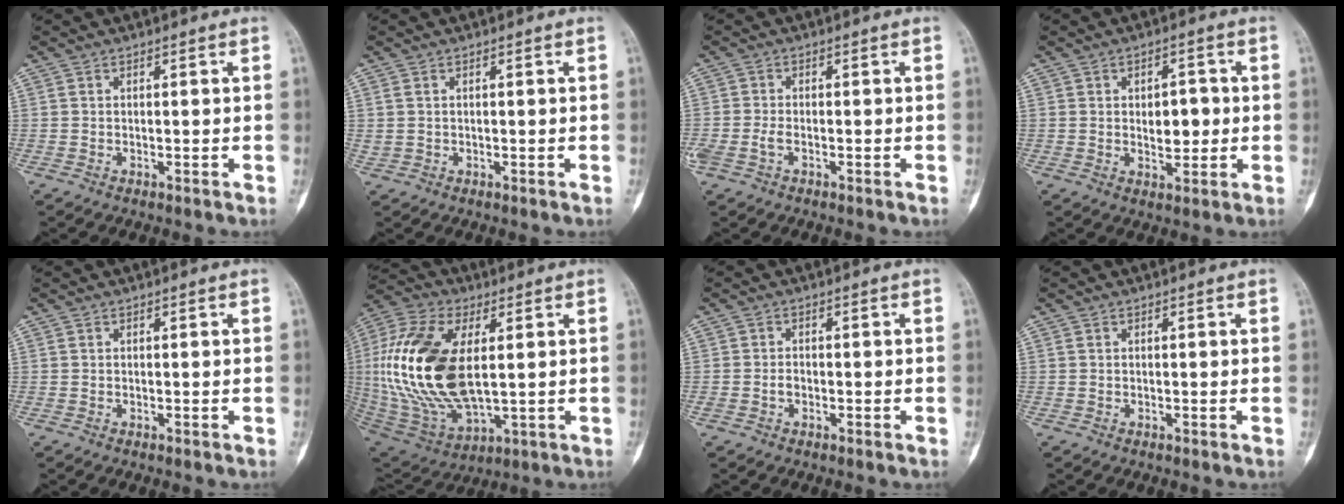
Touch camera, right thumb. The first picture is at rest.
{"total": 1.2, "force": [0.4, 0.8, 0.7], "torque": [-0.024, 0.002, 0.014]}
{"total": 2.7, "force": [-0.9, 1.6, 1.9], "torque": [-0.053, 0.008, -0.017]}
{"total": 5.6, "force": [0.3, 3.3, 4.6], "torque": [-0.046, -0.001, 0.007]}
{"total": 0.0}
{"total": 23.7, "force": [2.5, 12.3, 20.0], "torque": [-0.424, -0.014, 0.052]}
{"total": 1.3, "force": [-0.4, 1.0, 0.7], "torque": [-0.011, 0.004, -0.007]}
{"total": 0.0}